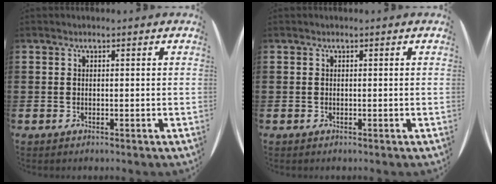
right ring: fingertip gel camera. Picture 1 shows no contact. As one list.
[{"total": 0.0}]